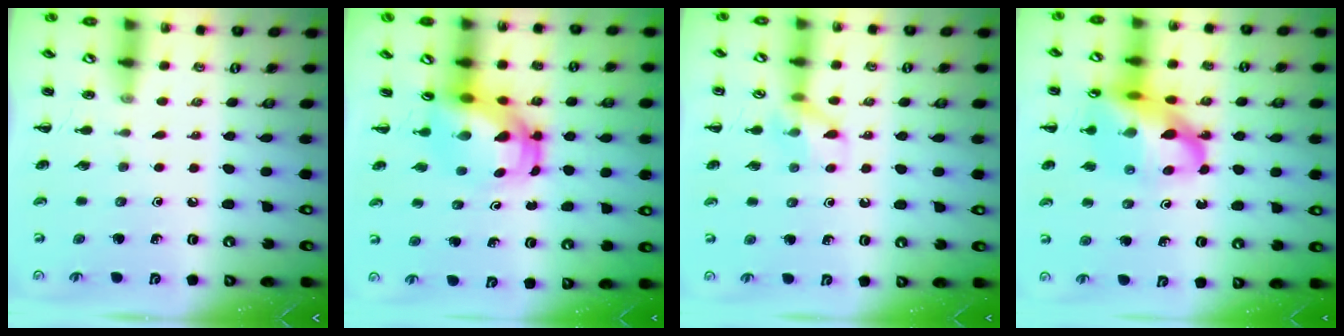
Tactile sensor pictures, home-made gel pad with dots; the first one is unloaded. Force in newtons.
{"total": 6.4, "press": 6.0, "slide": 2.2}
{"total": 8.3, "press": 8.2, "slide": 1.3}
{"total": 20.5, "press": 20.0, "slide": 4.3}